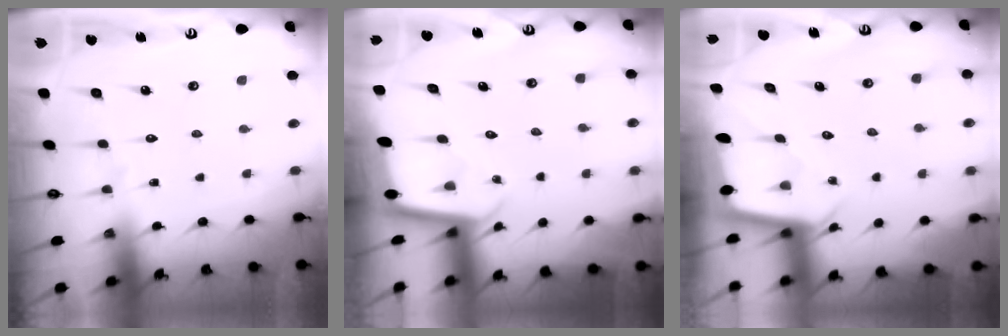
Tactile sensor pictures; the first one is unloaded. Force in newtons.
{"total": 2.0, "press": 2.0, "slide": 0.1}
{"total": 2.1, "press": 2.1, "slide": 0.2}